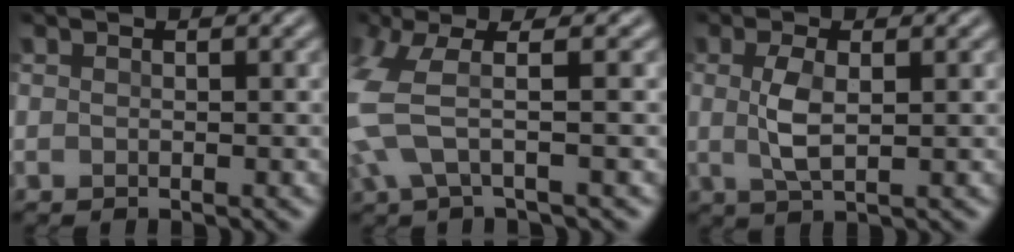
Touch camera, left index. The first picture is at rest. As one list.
[{"total": 6.0, "force": [0.0, 2.1, 5.6], "torque": [-0.152, 0.003, -0.007]}, {"total": 3.0, "force": [0.1, 1.1, 2.8], "torque": [-0.063, 0.001, 0.004]}]